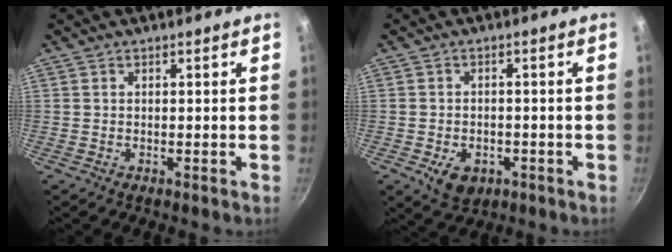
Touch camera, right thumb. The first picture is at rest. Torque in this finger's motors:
{"motor_torque": [0.87, 0.67, 0.14, -0.38, 0.01]}